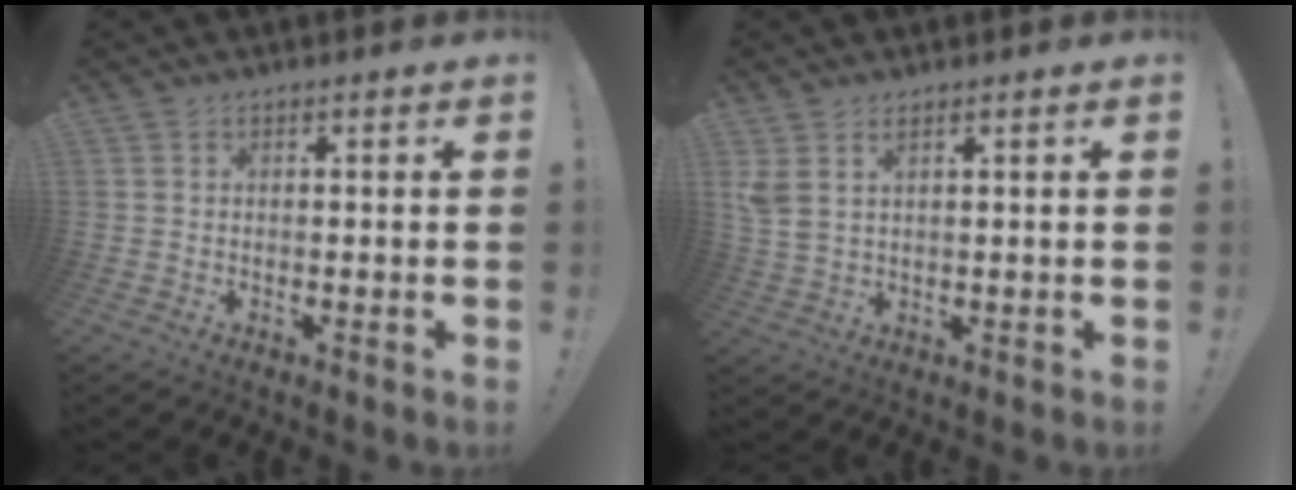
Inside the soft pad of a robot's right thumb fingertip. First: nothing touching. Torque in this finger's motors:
{"motor_torque": [0.36, 0.47, 0.34, 0.11, 0.01]}